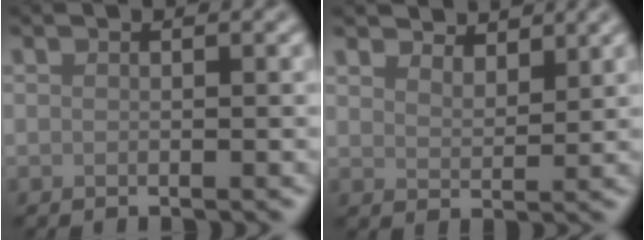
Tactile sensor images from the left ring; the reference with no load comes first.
{"total": 3.3, "force": [3.1, 0.8, 0.6], "torque": [-0.014, 0.002, 0.045]}